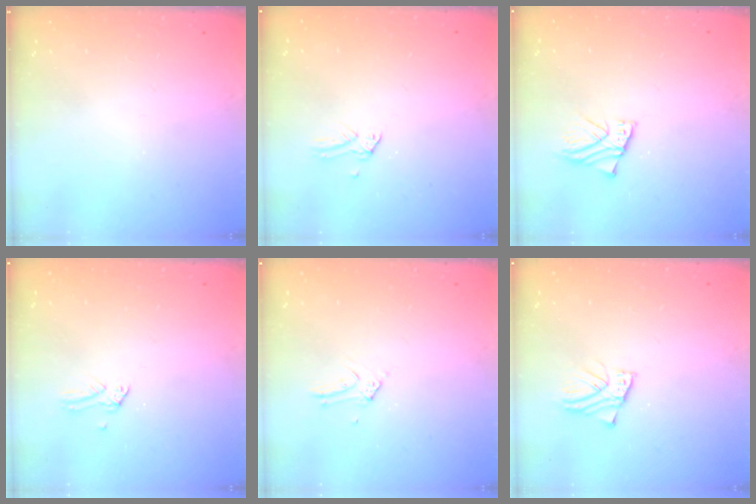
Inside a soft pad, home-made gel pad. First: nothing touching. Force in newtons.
{"total": 0.0}
{"total": 2.9, "press": 2.9, "slide": 0.2}
{"total": 0.0}
{"total": 3.0, "press": 3.0, "slide": 0.3}
{"total": 2.7, "press": 2.7, "slide": 0.1}